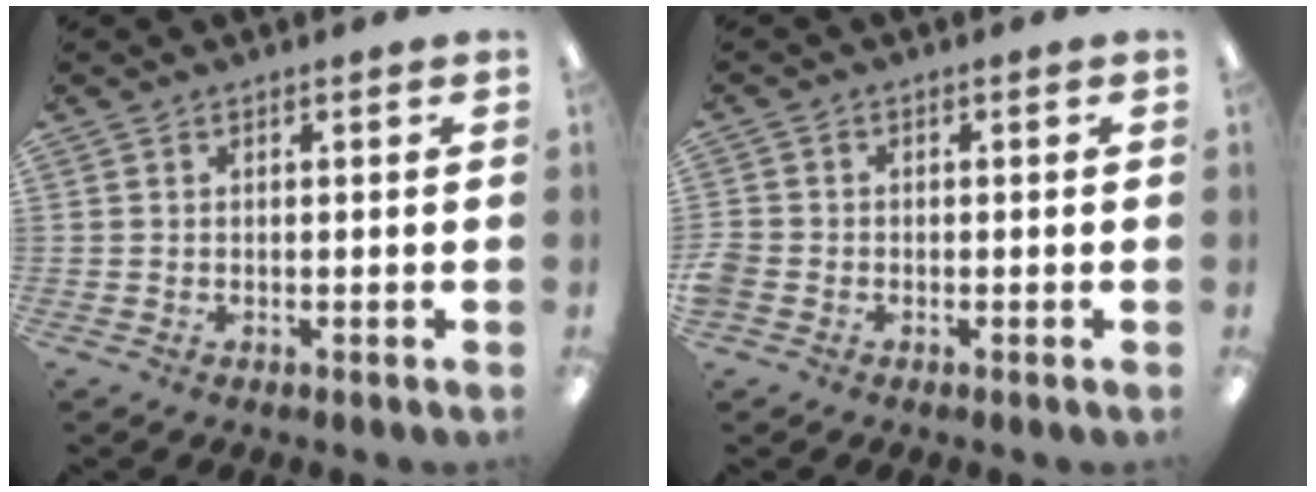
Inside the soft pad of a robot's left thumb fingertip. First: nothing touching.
{"total": 2.5, "force": [-1.0, 2.0, 1.1], "torque": [-0.015, 0.007, -0.018]}